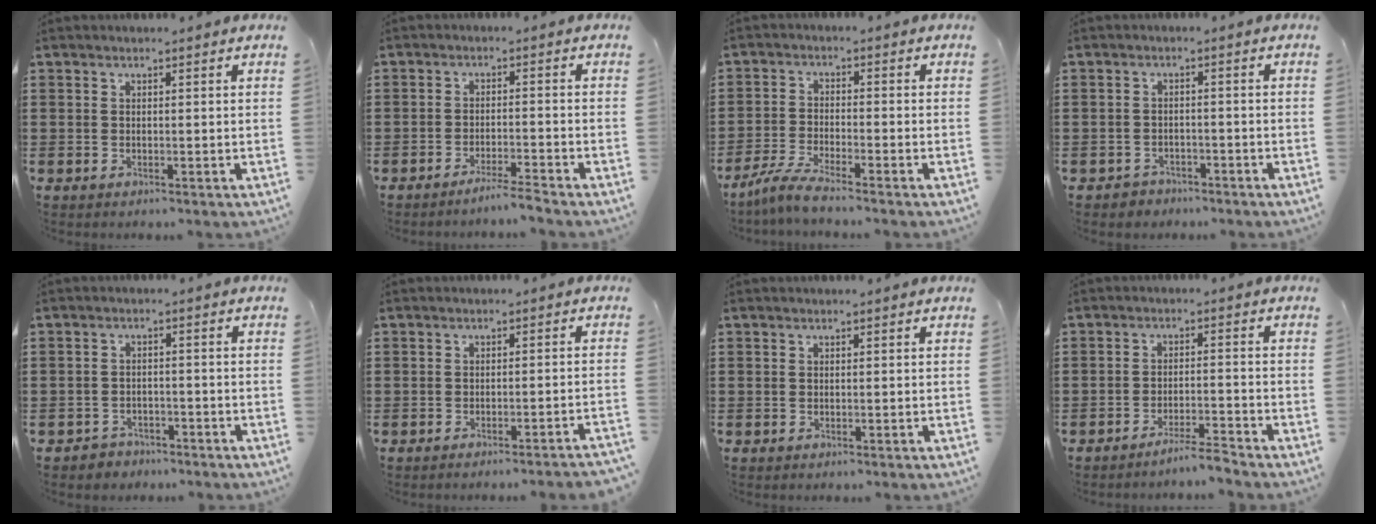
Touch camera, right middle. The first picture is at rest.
{"total": 3.0, "force": [-2.8, -0.4, 0.9], "torque": [-0.014, 0.000, -0.056]}
{"total": 4.0, "force": [-3.6, -0.1, 1.9], "torque": [-0.055, -0.012, -0.074]}
{"total": 1.8, "force": [-1.6, 0.7, -0.1], "torque": [-0.005, 0.003, -0.038]}
{"total": 2.2, "force": [-2.1, 0.8, -0.2], "torque": [-0.005, 0.003, -0.047]}
{"total": 1.7, "force": [-1.5, -0.4, 0.6], "torque": [-0.009, 0.003, -0.031]}
{"total": 0.0}
{"total": 3.6, "force": [-3.5, -0.4, 1.0], "torque": [-0.016, -0.001, -0.069]}